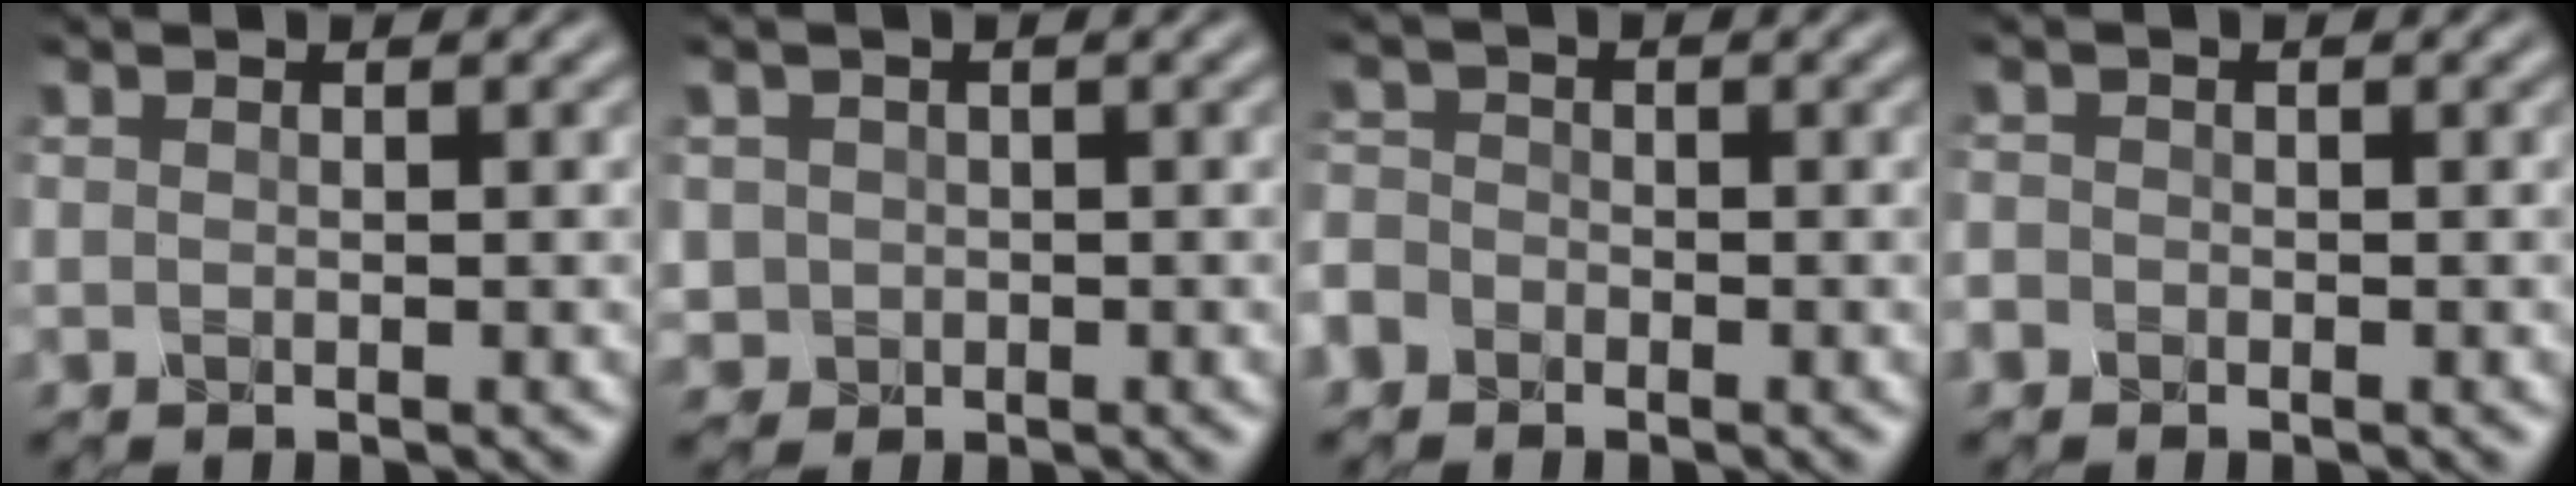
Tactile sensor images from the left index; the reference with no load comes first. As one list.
[{"total": 1.5, "force": [-0.1, 1.5, 0.1], "torque": [0.010, -0.003, 0.001]}, {"total": 2.6, "force": [-1.7, 1.9, 0.6], "torque": [-0.010, -0.003, -0.042]}, {"total": 1.0, "force": [-0.6, 0.8, 0.1], "torque": [0.003, -0.002, -0.014]}]